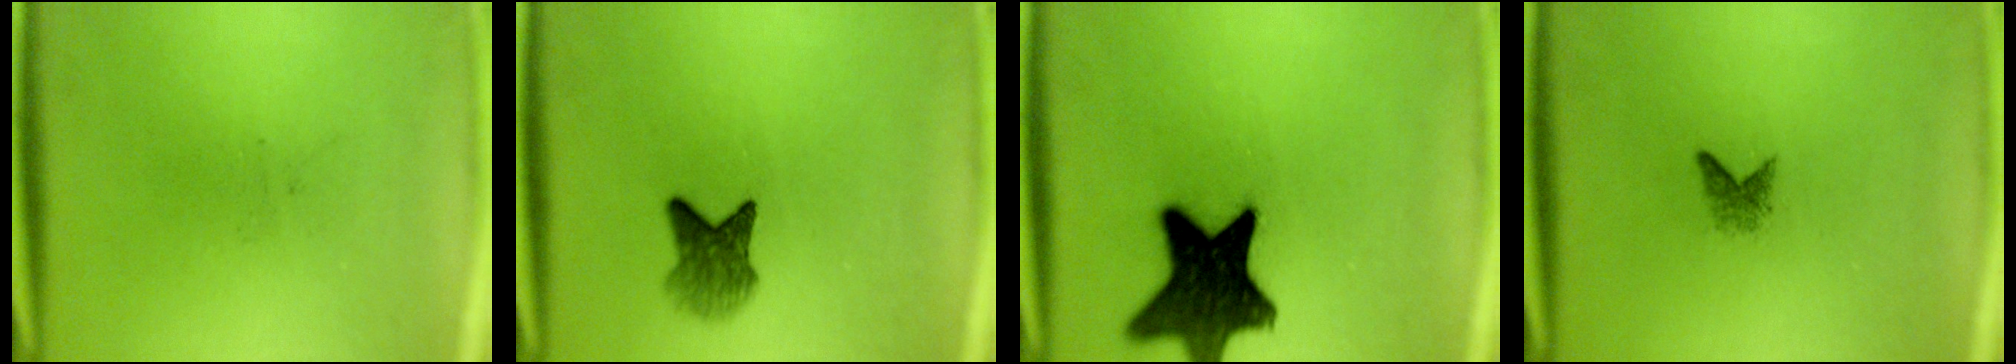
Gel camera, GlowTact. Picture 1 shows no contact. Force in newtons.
{"total": 4.2}
{"total": 16.1}
{"total": 1.3}